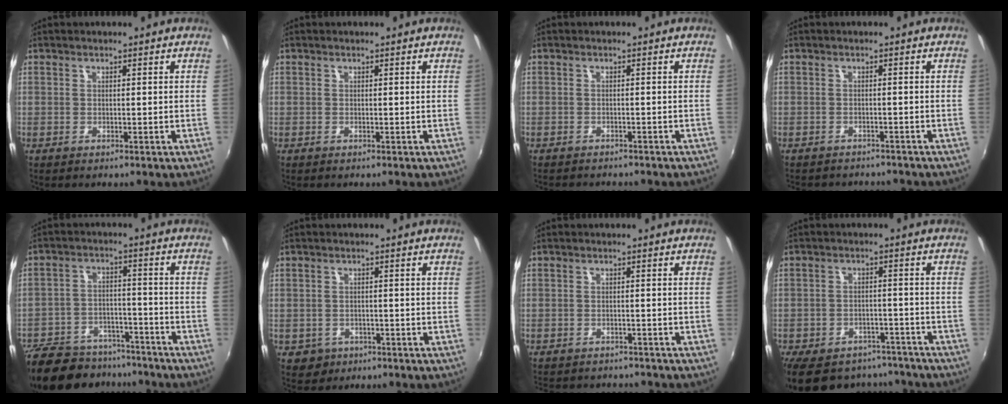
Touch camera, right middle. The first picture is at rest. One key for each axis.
{"total": 0.0}
{"total": 3.7, "fx": -3.4, "fy": 0.9, "fz": 1.1, "tx": -0.030, "ty": -0.011, "tz": -0.048}
{"total": 5.9, "fx": -5.3, "fy": 1.8, "fz": 1.6, "tx": -0.043, "ty": -0.020, "tz": -0.077}
{"total": 21.1, "fx": -17.0, "fy": 9.4, "fz": 8.2, "tx": -0.198, "ty": 0.002, "tz": -0.246}
{"total": 4.1, "fx": -1.7, "fy": 3.6, "fz": 1.1, "tx": -0.033, "ty": -0.002, "tz": -0.019}
{"total": 7.1, "fx": -6.5, "fy": 2.2, "fz": 2.0, "tx": -0.054, "ty": -0.019, "tz": -0.093}
{"total": 18.9, "fx": -15.0, "fy": 9.0, "fz": 7.1, "tx": -0.168, "ty": 0.011, "tz": -0.197}